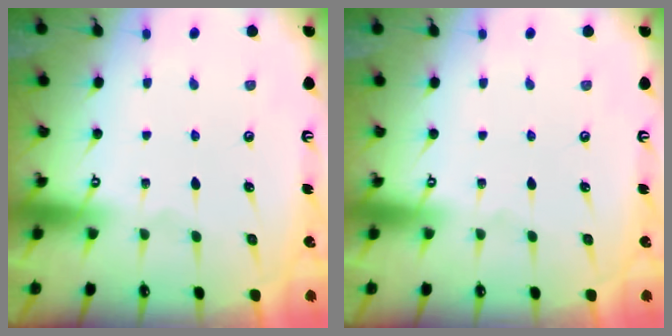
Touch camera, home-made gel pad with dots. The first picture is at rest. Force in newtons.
{"total": 0.0}